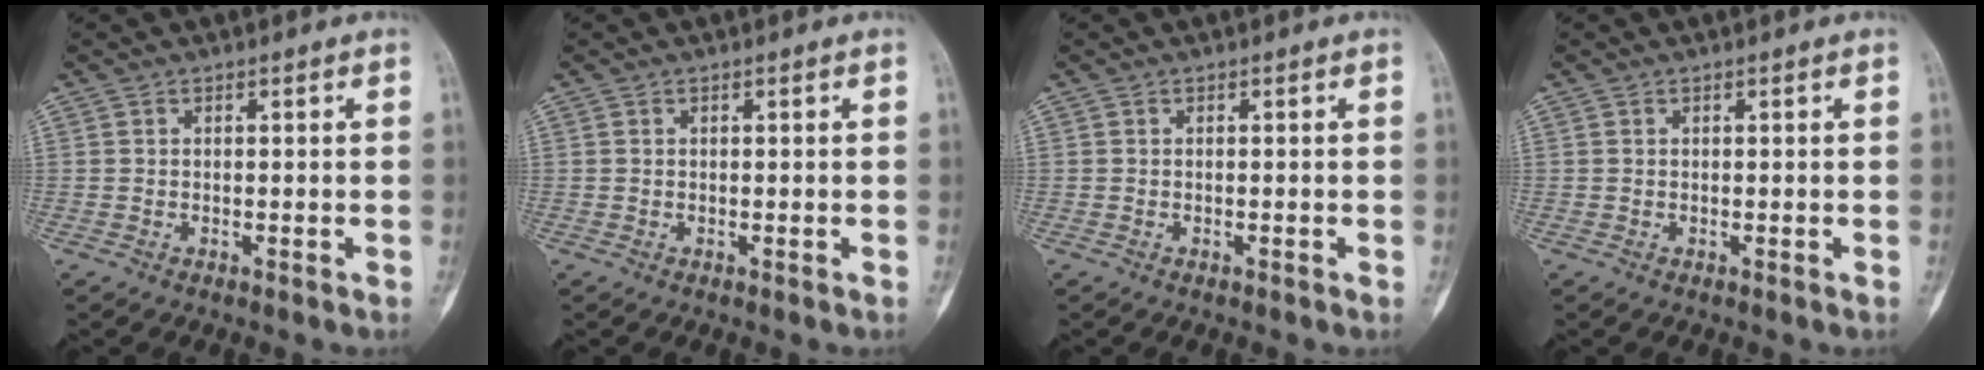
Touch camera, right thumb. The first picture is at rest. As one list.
[{"total": 0.0}, {"total": 0.0}, {"total": 0.0}]